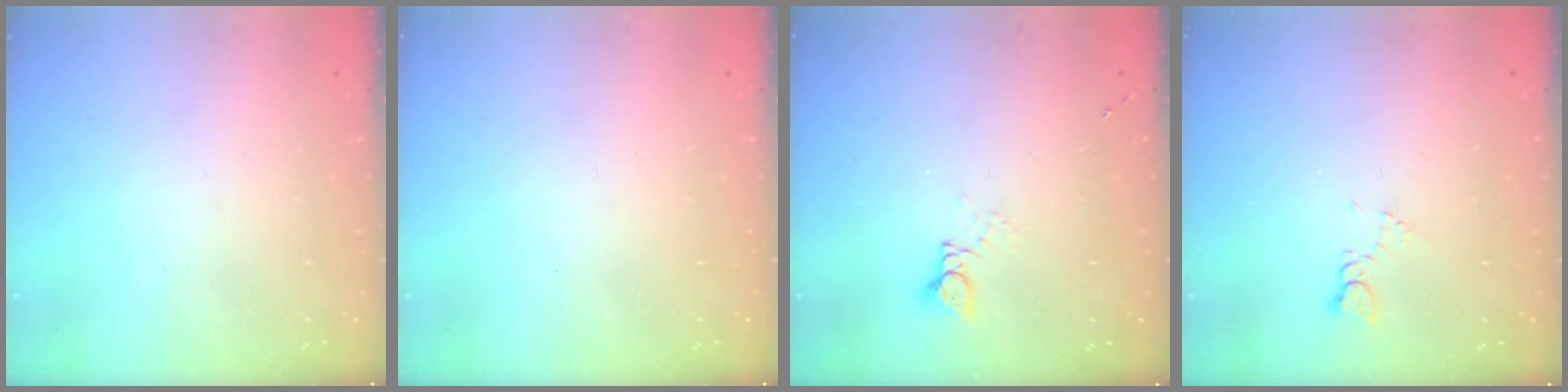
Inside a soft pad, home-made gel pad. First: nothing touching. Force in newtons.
{"total": 0.0}
{"total": 2.4, "press": 2.4, "slide": 0.3}
{"total": 2.6, "press": 2.6, "slide": 0.4}